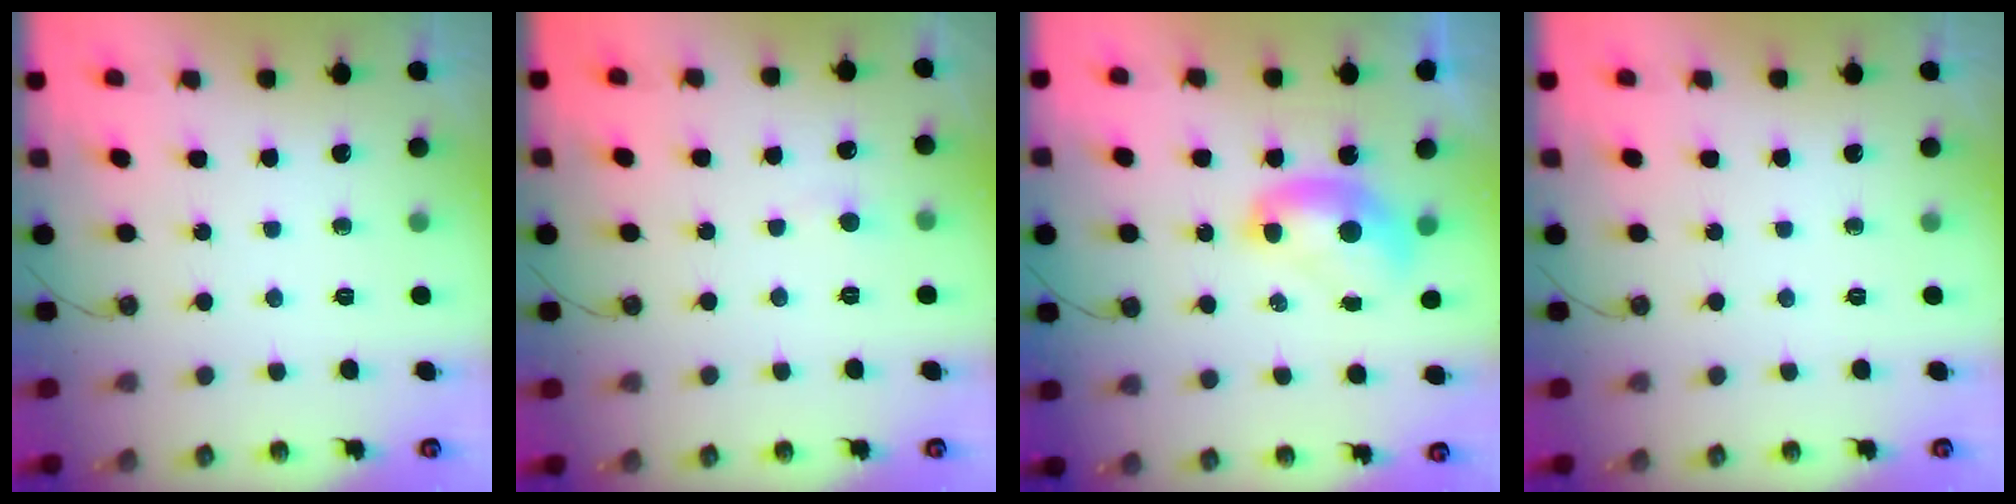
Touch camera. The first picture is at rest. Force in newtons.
{"total": 1.0, "press": 0.9, "slide": 0.5}
{"total": 2.0, "press": 2.0, "slide": 0.2}
{"total": 0.0}